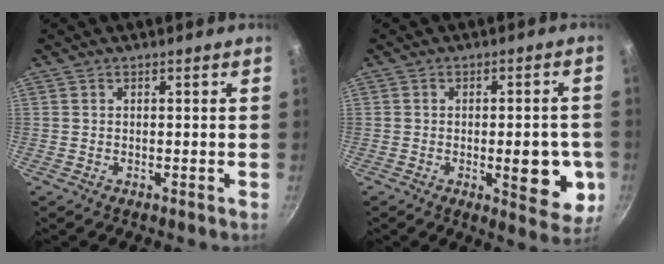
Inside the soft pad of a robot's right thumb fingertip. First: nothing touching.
{"total": 11.2, "force": [-2.3, 4.6, 10.0], "torque": [-0.096, 0.001, -0.027]}